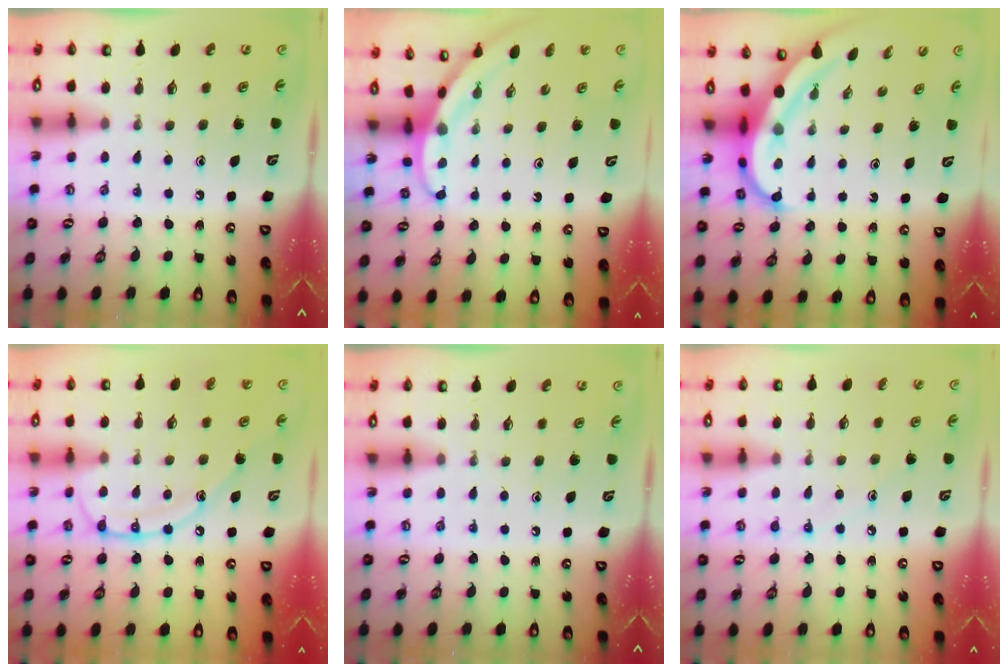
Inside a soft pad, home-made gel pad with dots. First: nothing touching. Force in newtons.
{"total": 3.0, "press": 3.0, "slide": 0.1}
{"total": 6.7, "press": 6.6, "slide": 1.5}
{"total": 14.2, "press": 14.2, "slide": 1.2}
{"total": 0.0}
{"total": 5.3, "press": 5.3, "slide": 0.6}